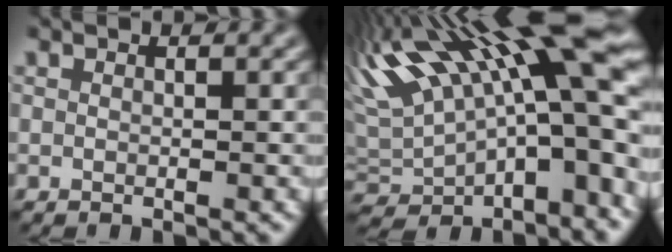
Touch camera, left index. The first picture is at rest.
{"total": 17.8, "force": [3.0, 7.3, 15.9], "torque": [-0.266, 0.014, 0.065]}